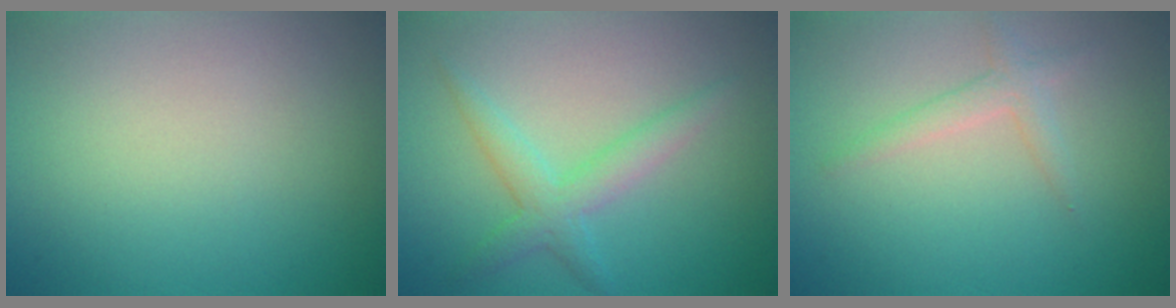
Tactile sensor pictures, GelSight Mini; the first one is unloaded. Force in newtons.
{"total": 2.8, "press": 2.8, "slide": 0.1}
{"total": 1.6, "press": 1.6, "slide": 0.1}